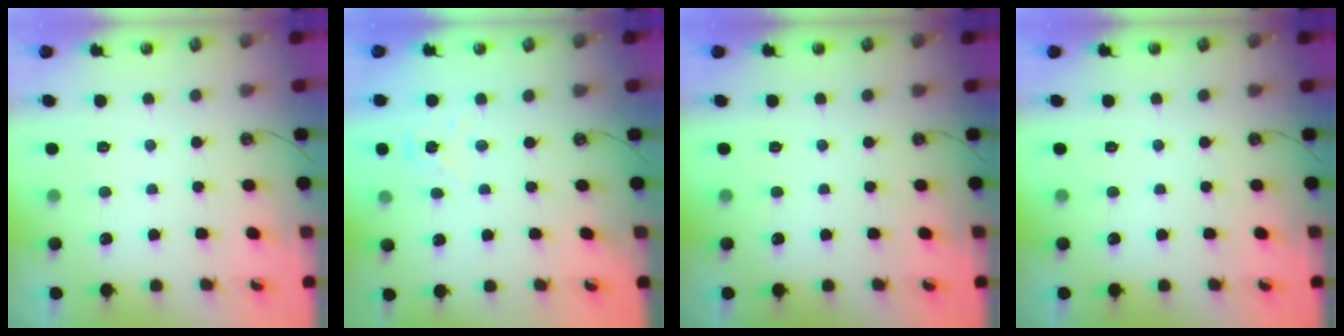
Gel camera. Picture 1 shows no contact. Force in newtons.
{"total": 4.3, "press": 4.3, "slide": 0.5}
{"total": 0.0}
{"total": 0.0}